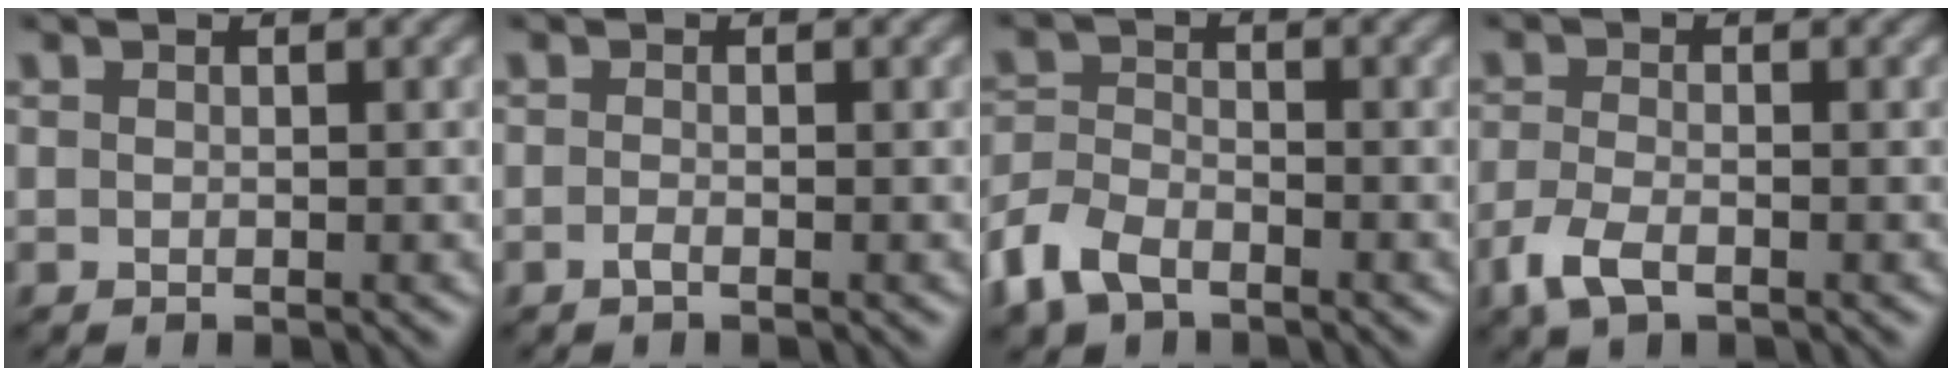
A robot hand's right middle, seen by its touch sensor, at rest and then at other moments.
{"total": 0.7, "force": [-0.4, 0.1, 0.5], "torque": [-0.012, -0.001, -0.009]}
{"total": 4.3, "force": [-2.8, 2.3, 2.1], "torque": [-0.047, -0.001, -0.068]}
{"total": 3.0, "force": [-1.7, 1.2, 2.1], "torque": [-0.054, -0.005, -0.041]}